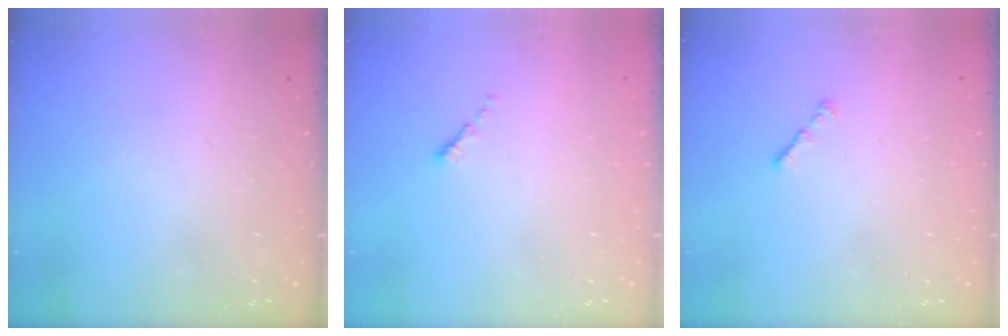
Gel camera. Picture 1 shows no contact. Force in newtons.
{"total": 0.6, "press": 0.5, "slide": 0.2}
{"total": 0.9, "press": 0.8, "slide": 0.5}